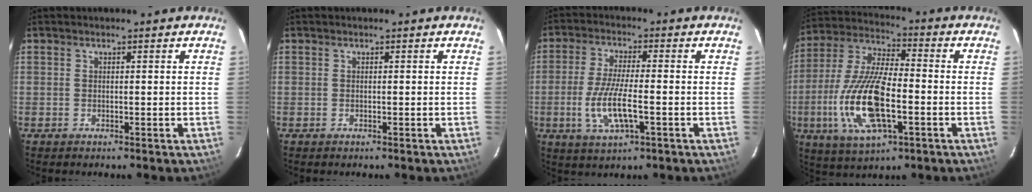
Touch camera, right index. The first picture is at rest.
{"total": 0.0}
{"total": 9.3, "force": [-2.6, 2.4, 8.6], "torque": [-0.174, -0.012, -0.049]}
{"total": 17.7, "force": [-4.7, 6.7, 15.7], "torque": [-0.335, -0.009, -0.088]}